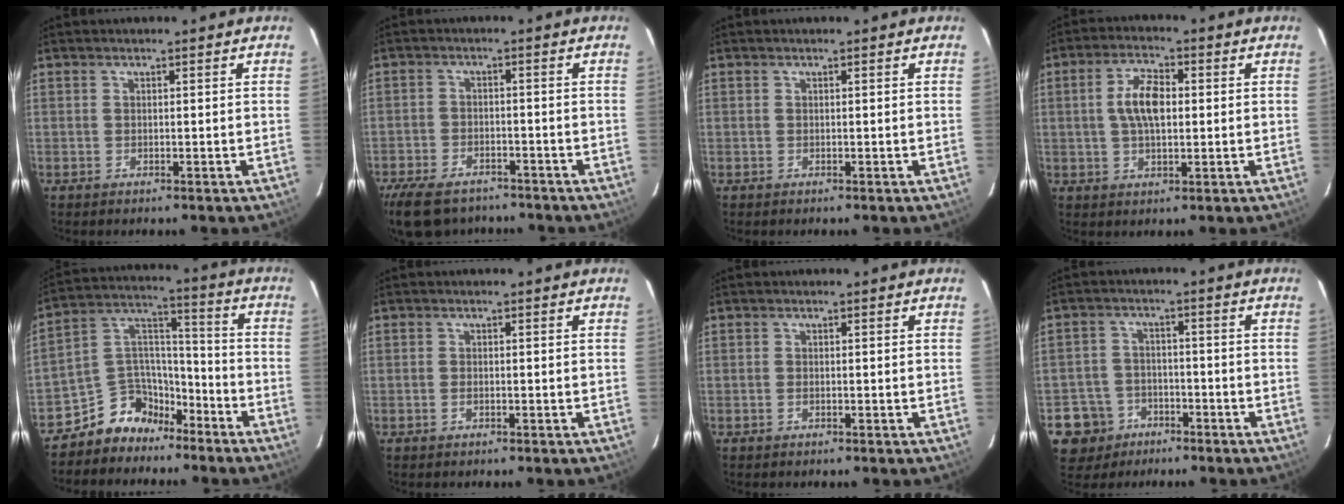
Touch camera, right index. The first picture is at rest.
{"total": 13.3, "force": [-10.0, 6.5, 5.9], "torque": [-0.150, -0.014, -0.161]}
{"total": 0.0}
{"total": 7.4, "force": [0.8, 3.5, 6.4], "torque": [-0.120, 0.012, 0.016]}
{"total": 10.3, "force": [-7.3, 6.9, 2.1], "torque": [-0.050, 0.067, -0.130]}
{"total": 1.0, "force": [-0.4, 0.6, 0.7], "torque": [-0.013, 0.000, -0.008]}
{"total": 0.5, "force": [-0.2, 0.3, 0.4], "torque": [-0.005, 0.000, -0.004]}
{"total": 8.1, "force": [-4.1, 6.9, 1.1], "torque": [-0.047, 0.026, -0.060]}